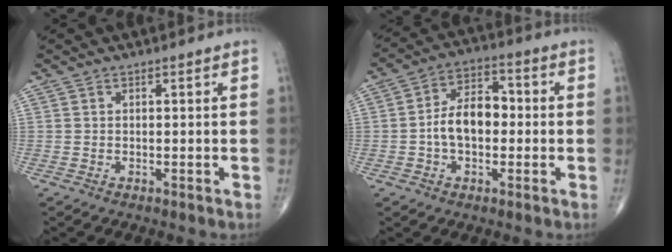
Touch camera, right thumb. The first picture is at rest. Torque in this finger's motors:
{"motor_torque": [1.29, 1.57, 0.76, -0.53, 0.04]}